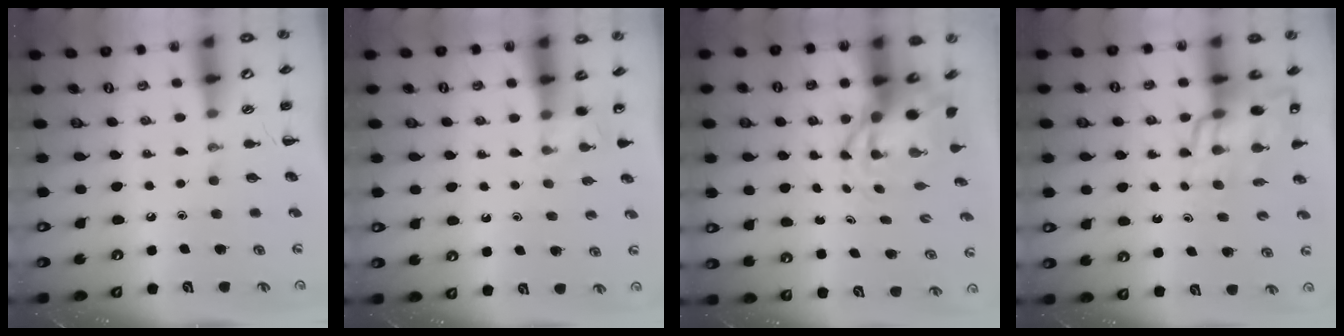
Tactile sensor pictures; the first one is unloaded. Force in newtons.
{"total": 2.2, "press": 2.2, "slide": 0.6}
{"total": 5.0, "press": 4.8, "slide": 1.6}
{"total": 13.5, "press": 12.9, "slide": 4.0}